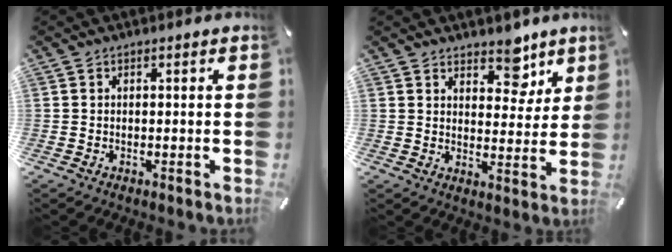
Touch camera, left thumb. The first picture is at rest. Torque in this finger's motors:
{"motor_torque": [0.40, -0.36, 0.08, 0.00, -0.02]}